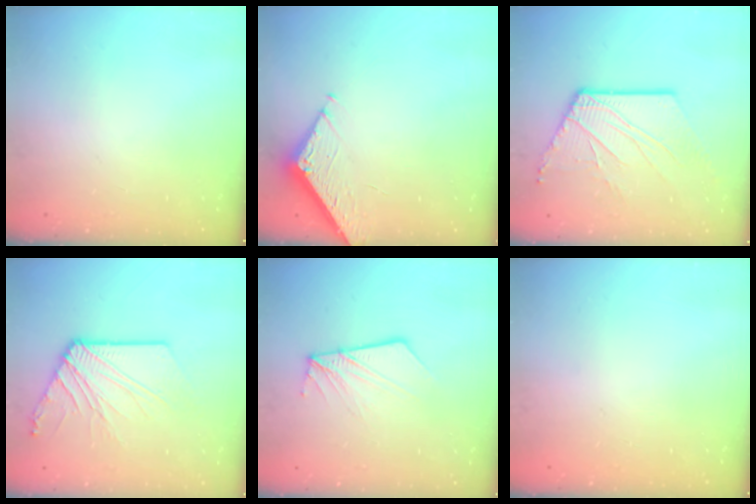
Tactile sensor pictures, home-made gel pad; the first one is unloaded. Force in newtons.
{"total": 4.6, "press": 4.6, "slide": 0.5}
{"total": 10.5, "press": 10.4, "slide": 1.5}
{"total": 11.5, "press": 11.5, "slide": 0.8}
{"total": 9.3, "press": 9.2, "slide": 1.3}
{"total": 0.0}